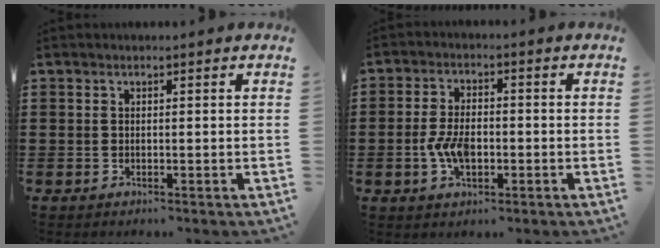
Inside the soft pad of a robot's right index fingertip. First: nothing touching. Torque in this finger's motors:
{"motor_torque": [1.99, 0.15, 0.53, 0.13]}